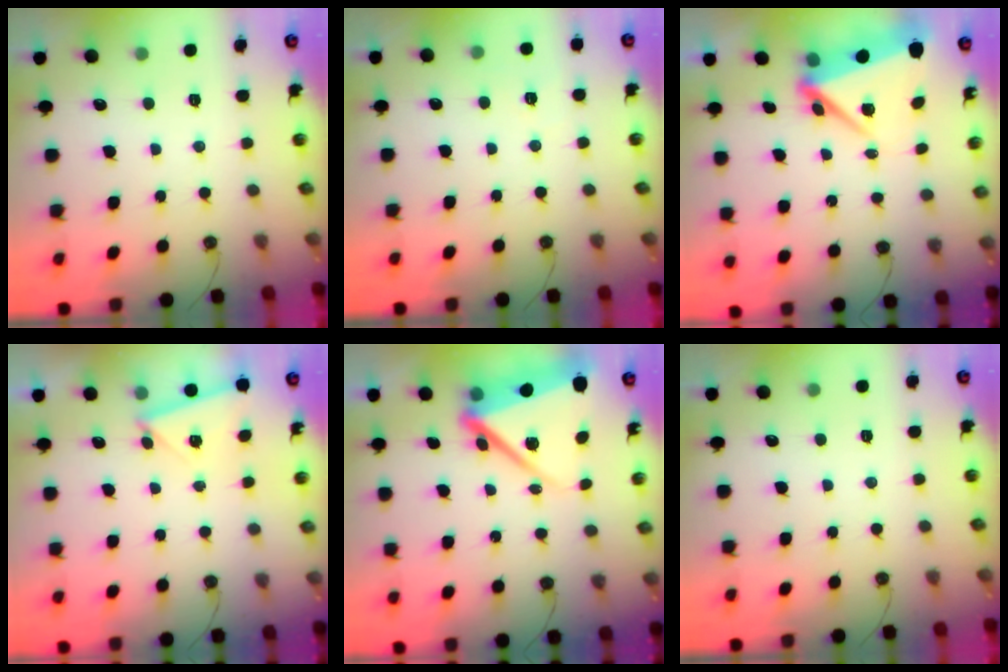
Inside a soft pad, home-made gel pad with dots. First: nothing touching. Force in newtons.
{"total": 3.5, "press": 3.5, "slide": 0.7}
{"total": 7.4, "press": 7.1, "slide": 2.1}
{"total": 2.7, "press": 2.0, "slide": 1.7}
{"total": 13.6, "press": 13.5, "slide": 1.7}
{"total": 0.0}